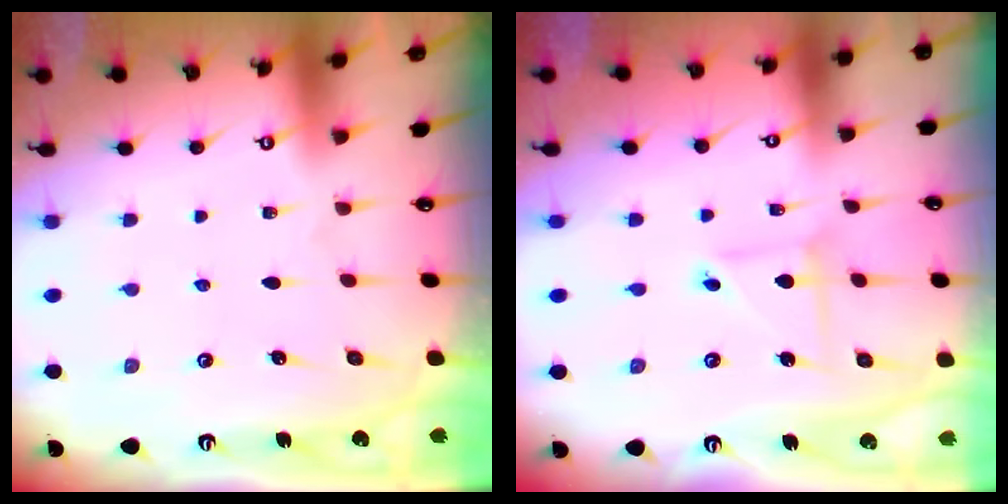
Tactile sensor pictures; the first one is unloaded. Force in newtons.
{"total": 3.1, "press": 3.1, "slide": 0.3}